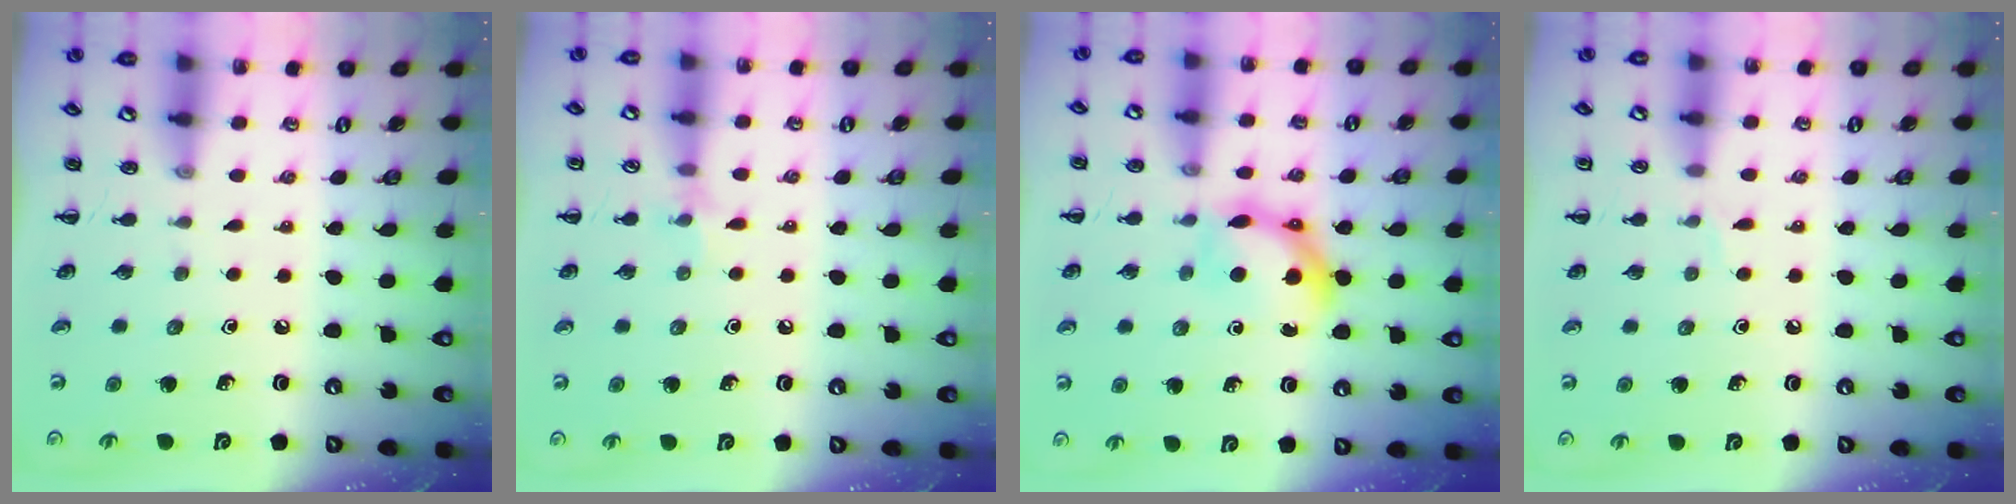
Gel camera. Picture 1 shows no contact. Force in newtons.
{"total": 5.1, "press": 4.8, "slide": 1.7}
{"total": 8.2, "press": 8.1, "slide": 1.2}
{"total": 2.7, "press": 2.5, "slide": 1.0}